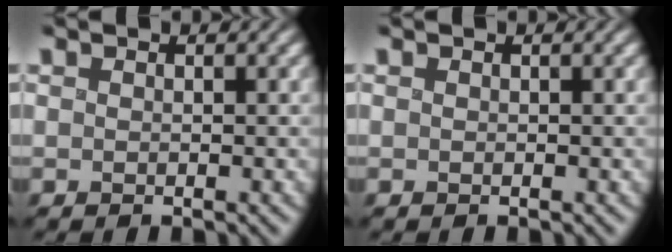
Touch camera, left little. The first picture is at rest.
{"total": 0.0}